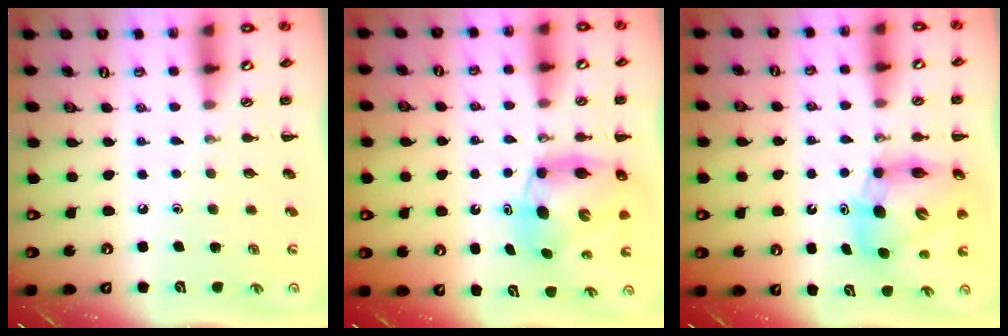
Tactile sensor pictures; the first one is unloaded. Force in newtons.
{"total": 7.8, "press": 7.3, "slide": 2.6}
{"total": 10.4, "press": 9.9, "slide": 3.2}